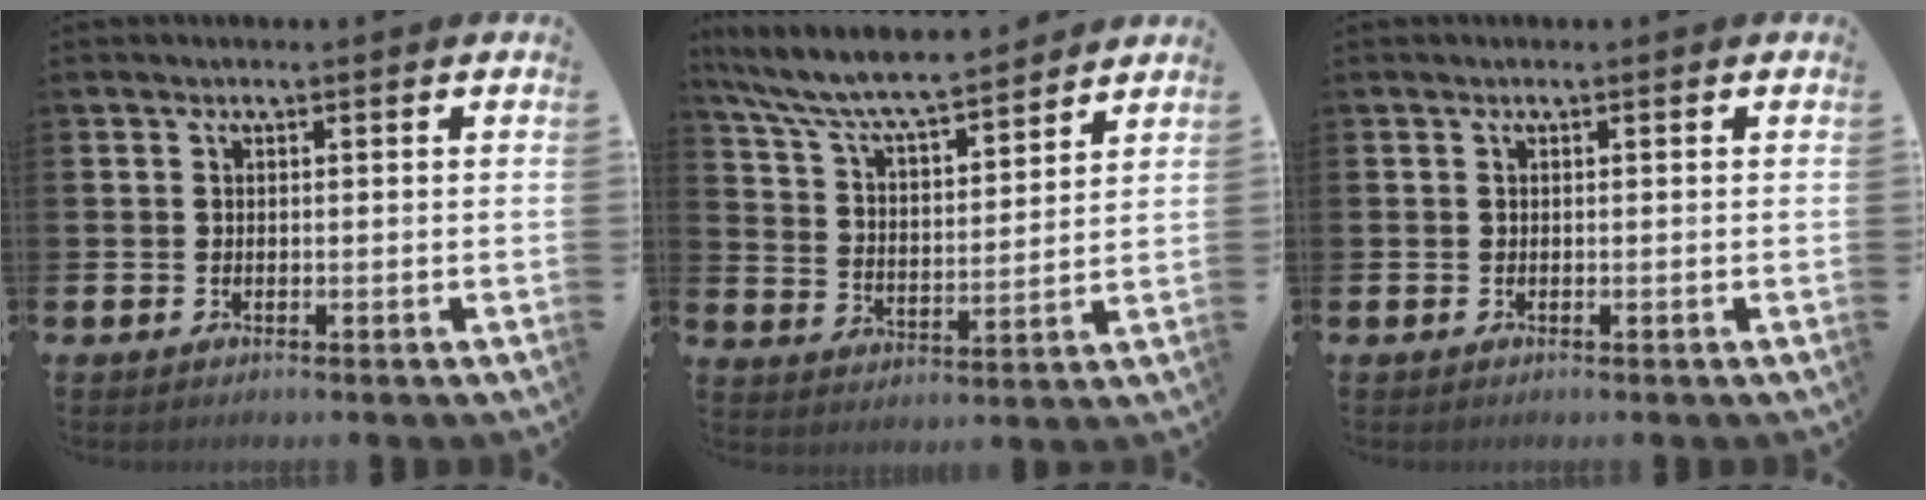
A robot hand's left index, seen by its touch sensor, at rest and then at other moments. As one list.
[{"total": 8.2, "force": [7.7, 0.9, 2.5], "torque": [-0.083, -0.055, 0.134]}, {"total": 0.0}]